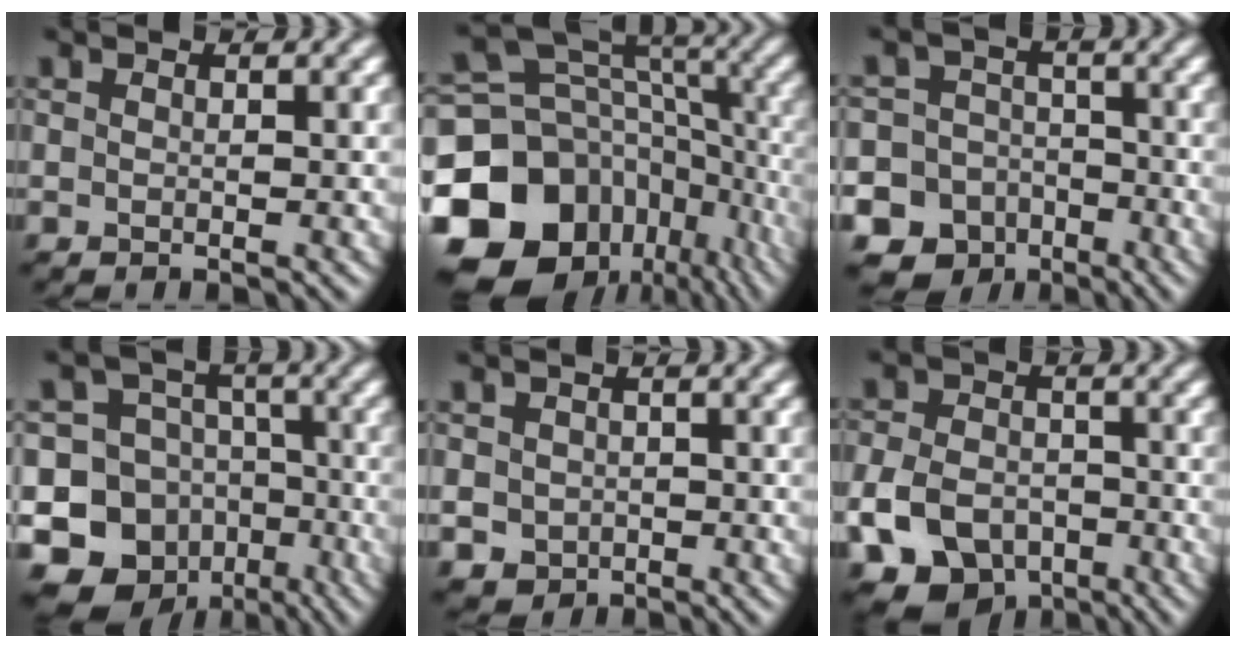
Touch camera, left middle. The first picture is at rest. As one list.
[{"total": 18.1, "force": [-7.5, 13.9, 8.9], "torque": [-0.209, -0.004, -0.116]}, {"total": 14.0, "force": [-8.6, 10.8, 1.8], "torque": [-0.047, -0.051, -0.142]}, {"total": 15.6, "force": [-8.4, 12.3, 4.3], "torque": [-0.103, -0.033, -0.117]}, {"total": 2.4, "force": [-0.8, 2.1, 0.6], "torque": [-0.016, -0.007, -0.009]}, {"total": 9.6, "force": [-5.2, 6.7, 4.6], "torque": [-0.083, -0.028, -0.105]}]